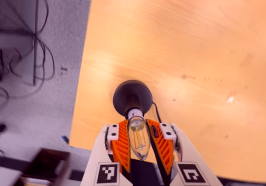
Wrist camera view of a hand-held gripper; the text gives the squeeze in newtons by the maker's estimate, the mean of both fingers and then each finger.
{"total": 15.6, "left": 16.3, "right": 14.9}